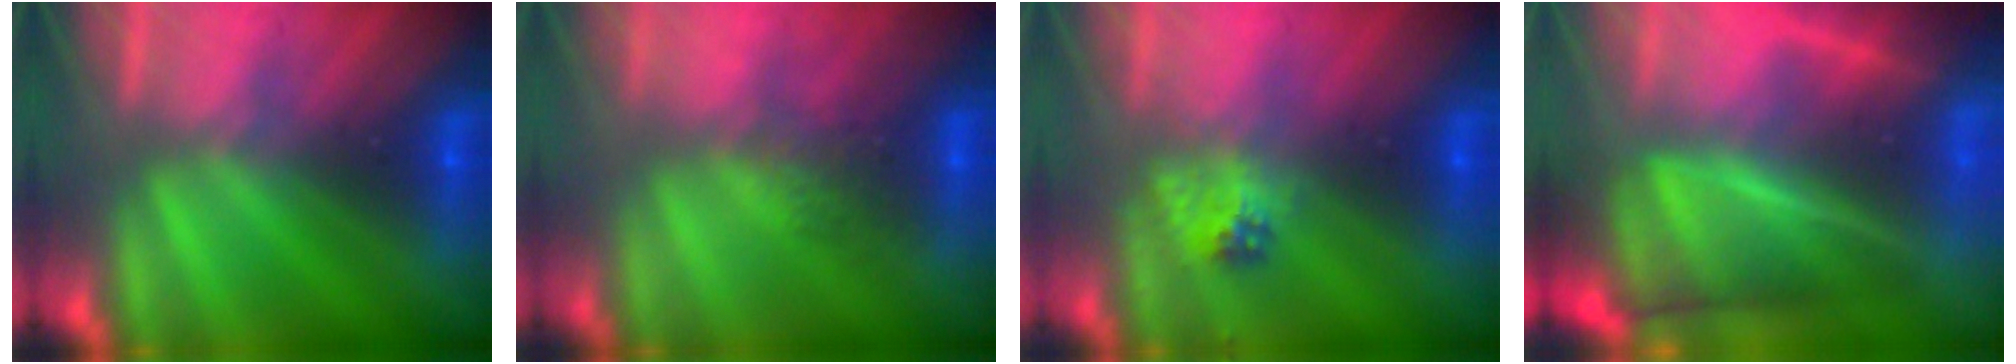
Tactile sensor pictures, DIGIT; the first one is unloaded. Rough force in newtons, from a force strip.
{"total": 2.7}
{"total": 2.3}
{"total": 7.5}